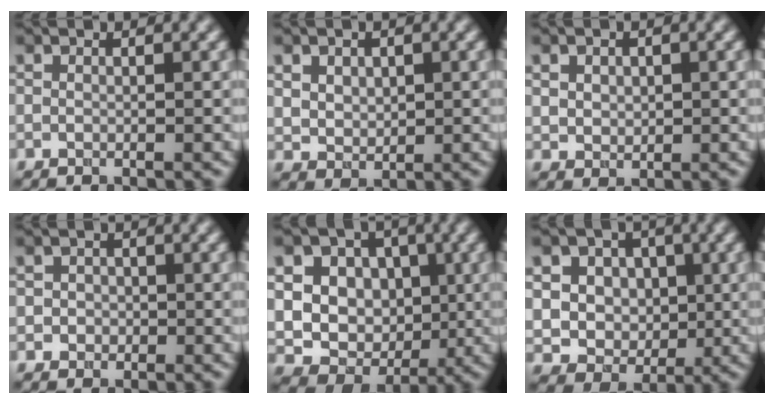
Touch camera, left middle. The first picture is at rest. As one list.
[{"total": 2.7, "force": [1.1, 2.0, 1.4], "torque": [-0.033, 0.005, 0.021]}, {"total": 2.0, "force": [0.7, 1.6, 0.9], "torque": [-0.019, 0.003, 0.014]}, {"total": 1.6, "force": [-0.1, 1.6, 0.5], "torque": [0.010, -0.003, -0.011]}, {"total": 16.0, "force": [3.0, 14.2, 6.8], "torque": [-0.142, 0.035, 0.045]}, {"total": 7.6, "force": [1.6, 6.6, 3.4], "torque": [-0.059, 0.016, 0.021]}]